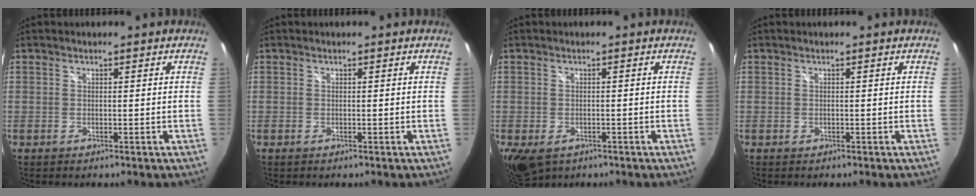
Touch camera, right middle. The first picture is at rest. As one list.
[{"total": 0.0}, {"total": 7.6, "force": [-3.9, 4.6, 4.7], "torque": [-0.103, -0.033, -0.064]}, {"total": 0.0}]